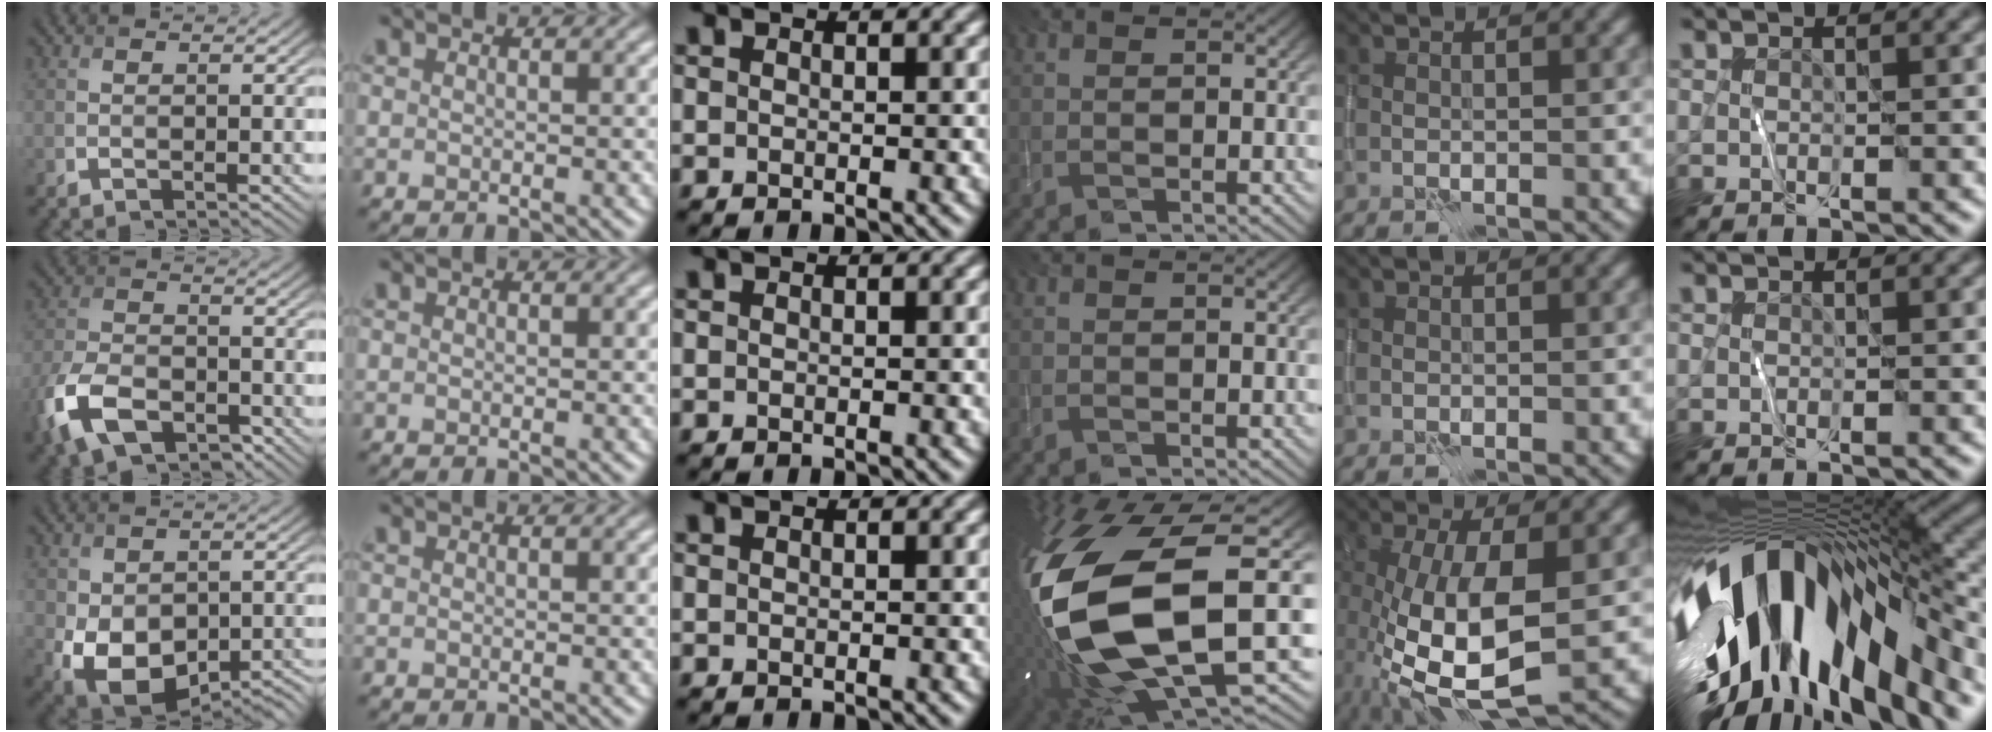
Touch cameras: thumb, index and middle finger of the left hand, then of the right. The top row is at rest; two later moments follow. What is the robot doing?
{"motion": "wipe", "object": "whiteboard"}